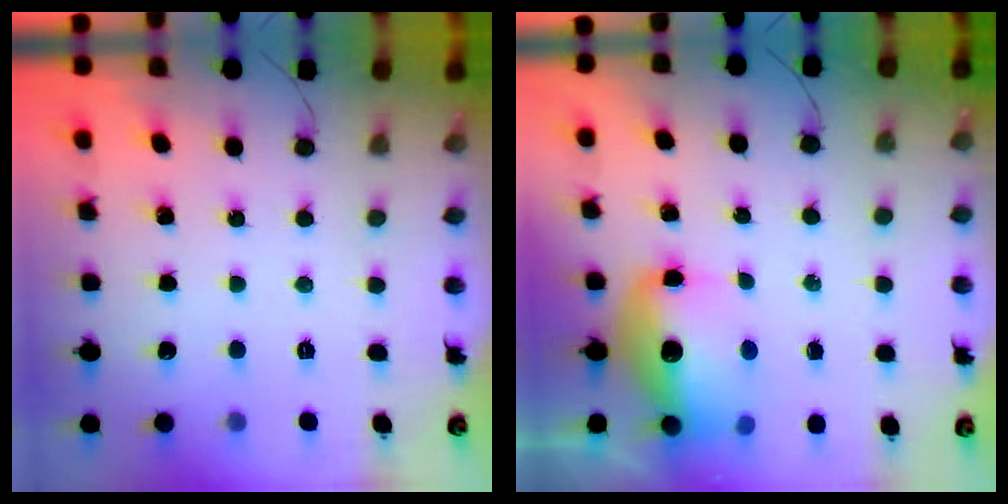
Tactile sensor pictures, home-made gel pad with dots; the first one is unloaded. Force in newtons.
{"total": 12.8, "press": 12.5, "slide": 2.8}